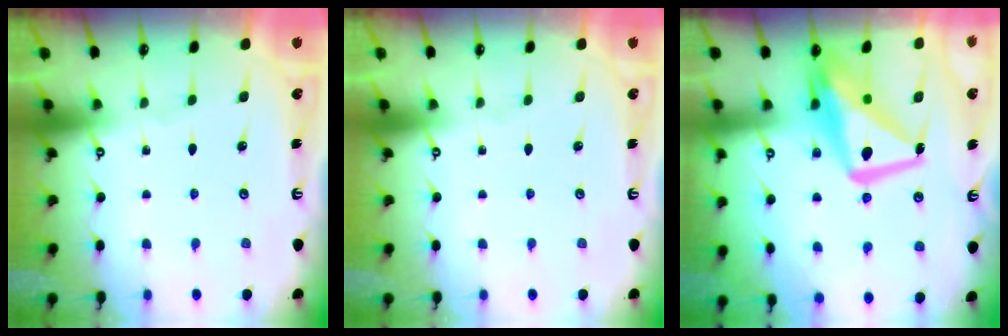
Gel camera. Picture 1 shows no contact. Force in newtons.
{"total": 0.0}
{"total": 14.5, "press": 14.4, "slide": 1.6}